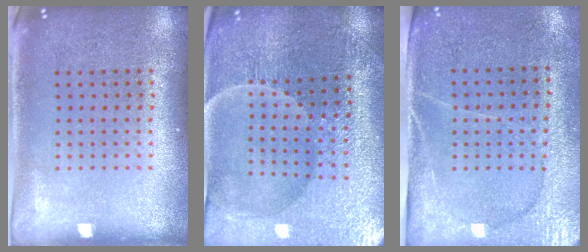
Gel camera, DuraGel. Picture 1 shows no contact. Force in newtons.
{"total": 4.1, "press": 4.0, "slide": 0.5}
{"total": 2.9, "press": 2.7, "slide": 1.2}